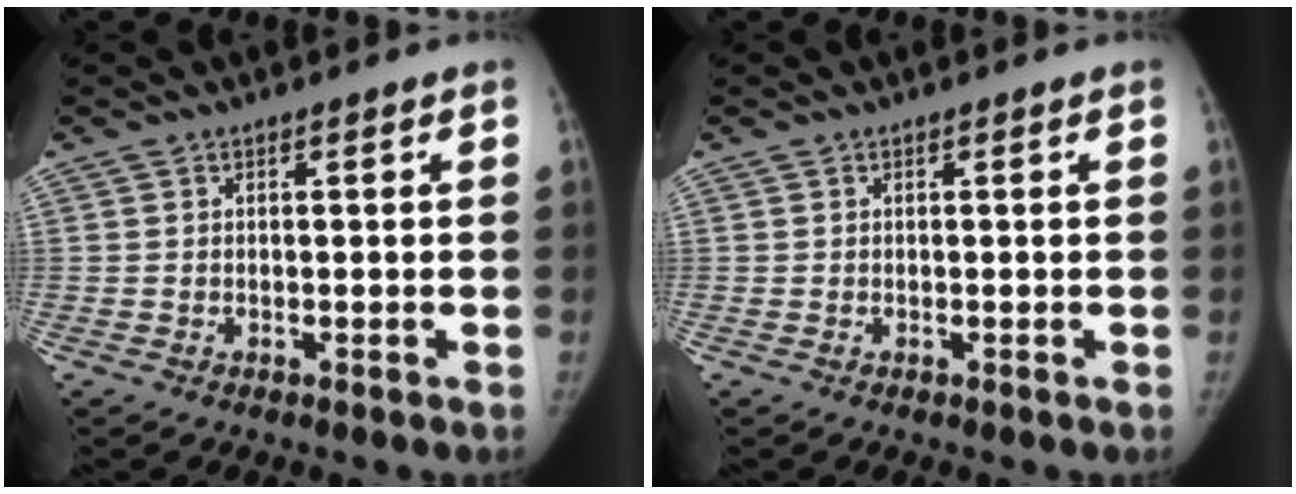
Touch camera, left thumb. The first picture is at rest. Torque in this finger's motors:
{"motor_torque": [-0.08, -0.06, 0.08, -0.29, 0.00]}